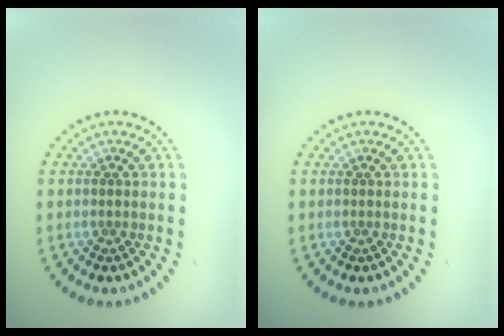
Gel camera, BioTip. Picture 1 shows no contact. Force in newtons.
{"total": 0.0}